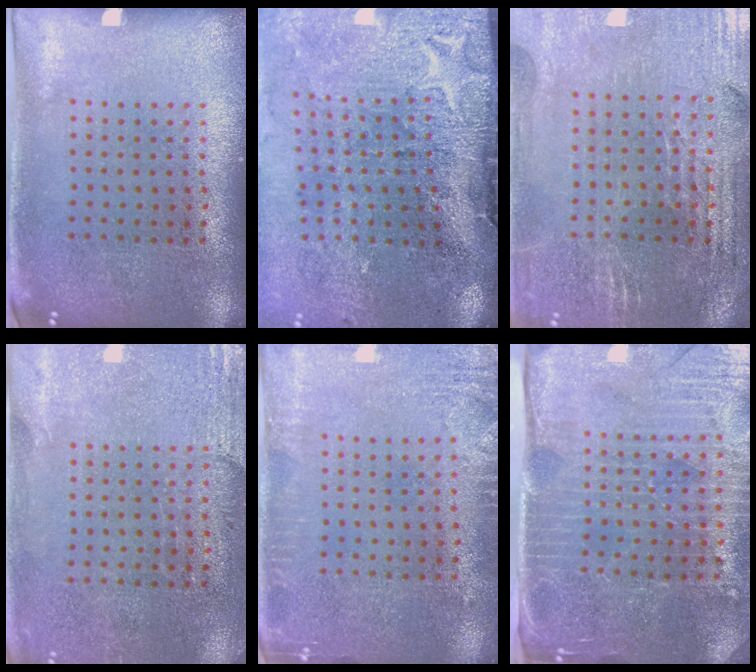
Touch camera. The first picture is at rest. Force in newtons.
{"total": 5.0, "press": 4.0, "slide": 3.0}
{"total": 2.9, "press": 2.9, "slide": 0.5}
{"total": 2.8, "press": 2.4, "slide": 1.4}
{"total": 2.5, "press": 2.5, "slide": 0.4}
{"total": 4.4, "press": 3.8, "slide": 2.1}